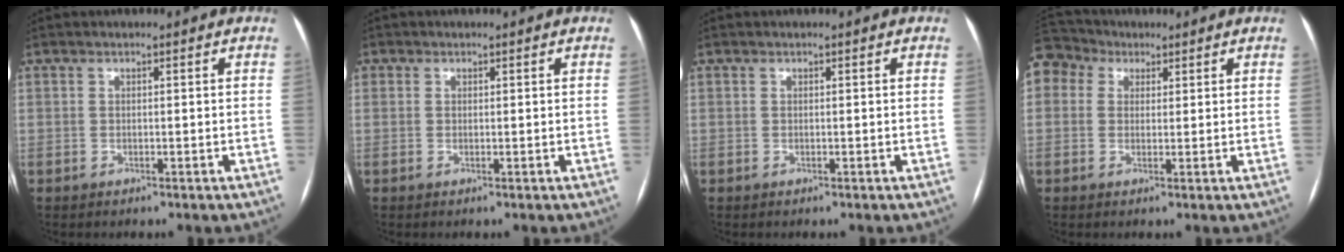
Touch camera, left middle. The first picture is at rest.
{"total": 0.6, "force": [0.1, 0.6, 0.0], "torque": [0.004, 0.002, 0.000]}
{"total": 0.0}
{"total": 8.7, "force": [4.4, 7.0, 2.8], "torque": [-0.073, 0.051, 0.086]}